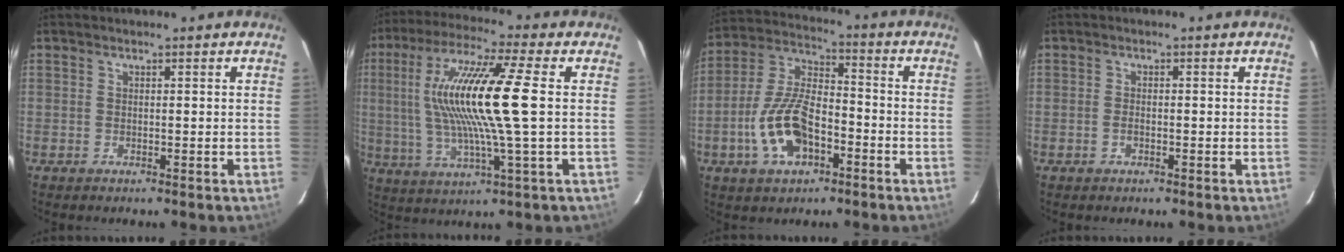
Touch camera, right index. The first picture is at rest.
{"total": 17.5, "force": [1.8, 1.2, 17.4], "torque": [-0.333, 0.005, 0.034]}
{"total": 13.8, "force": [-5.3, 7.0, 10.6], "torque": [-0.224, 0.011, -0.095]}
{"total": 1.3, "force": [-0.6, 0.7, 0.9], "torque": [-0.021, 0.001, -0.011]}